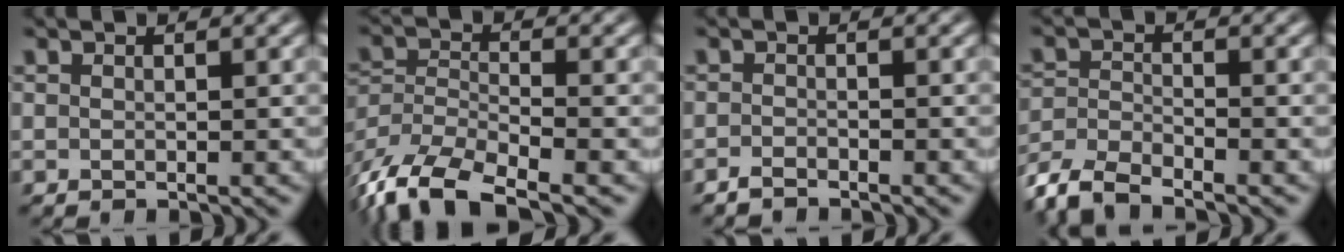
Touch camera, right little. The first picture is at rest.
{"total": 8.2, "force": [-4.8, 4.6, 4.7], "torque": [-0.114, -0.042, -0.063]}
{"total": 1.5, "force": [-1.5, -0.2, -0.1], "torque": [0.000, -0.010, -0.025]}
{"total": 5.0, "force": [-3.8, 2.6, 1.8], "torque": [-0.040, -0.013, -0.067]}